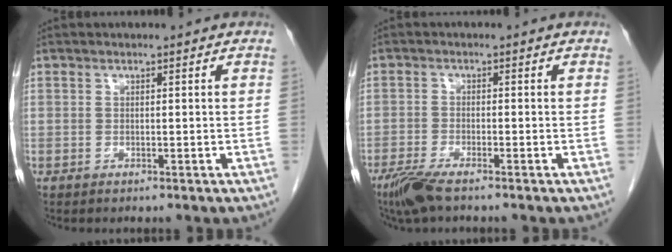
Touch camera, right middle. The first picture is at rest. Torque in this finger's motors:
{"motor_torque": [0.08, -0.04, 0.04, 0.03]}